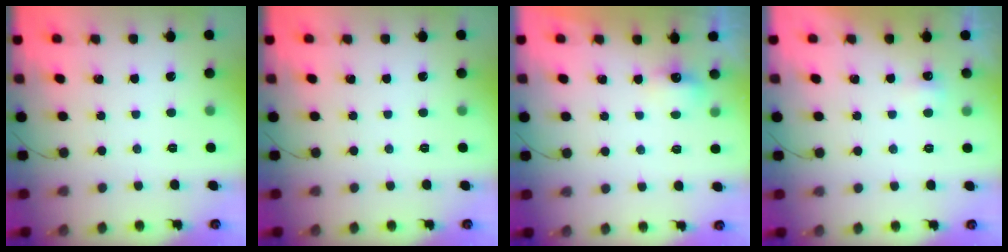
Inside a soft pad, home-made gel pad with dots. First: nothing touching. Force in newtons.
{"total": 0.0}
{"total": 4.9, "press": 4.8, "slide": 0.8}
{"total": 3.3, "press": 3.1, "slide": 0.9}